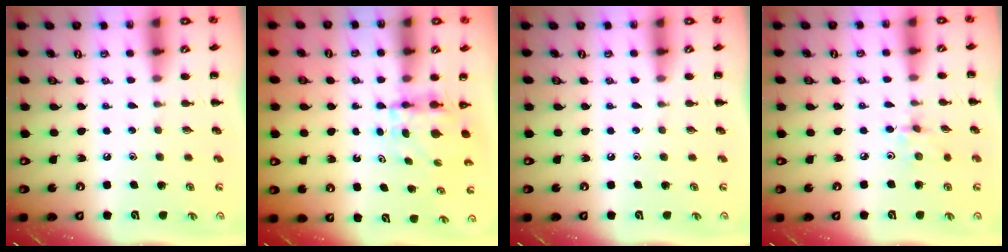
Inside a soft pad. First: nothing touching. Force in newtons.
{"total": 3.9, "press": 3.9, "slide": 0.3}
{"total": 0.0}
{"total": 2.9, "press": 2.7, "slide": 0.9}